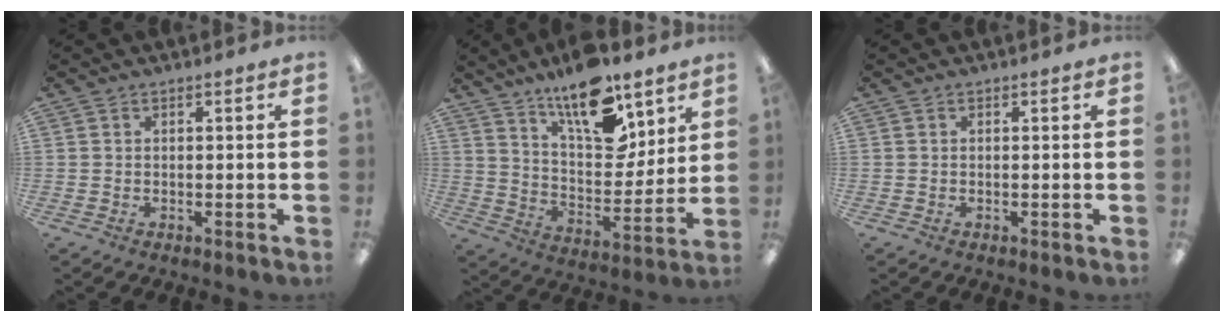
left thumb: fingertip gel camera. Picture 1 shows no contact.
{"total": 16.9, "force": [11.8, 7.2, 9.6], "torque": [-0.154, -0.072, 0.205]}
{"total": 0.0}